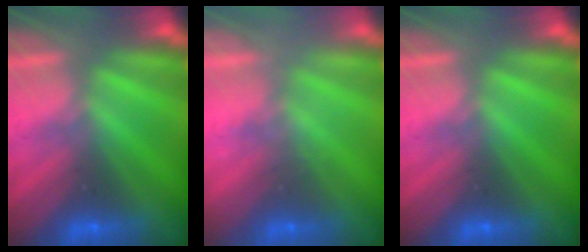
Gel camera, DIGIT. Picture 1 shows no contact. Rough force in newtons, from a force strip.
{"total": 2.1}
{"total": 0.0}